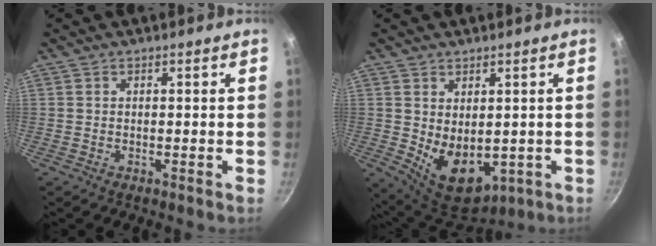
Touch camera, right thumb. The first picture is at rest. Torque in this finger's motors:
{"motor_torque": [-0.36, 0.83, 0.66, 0.67, 0.16]}